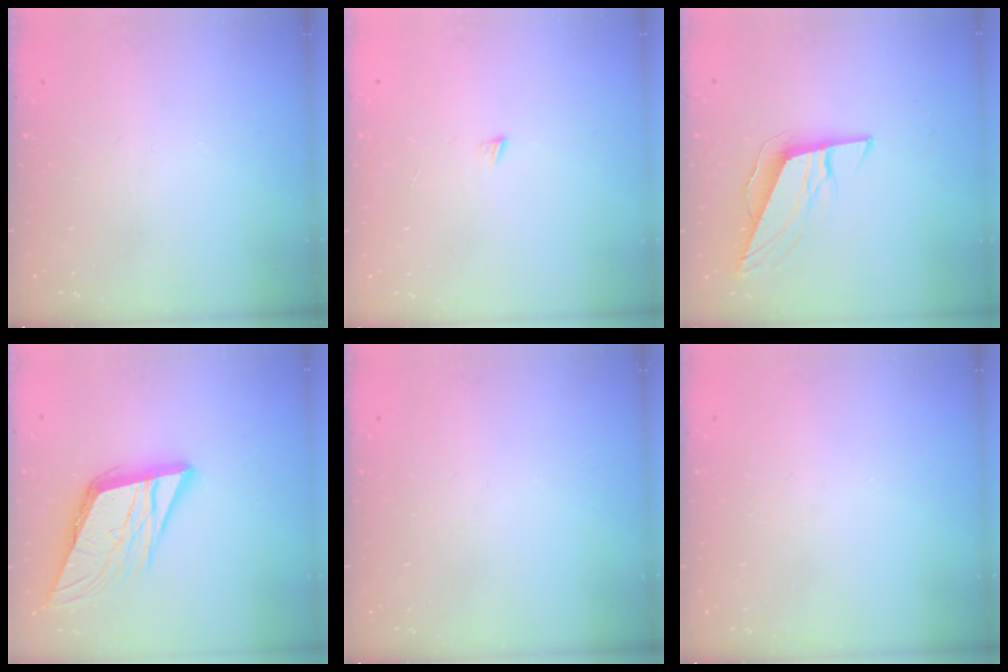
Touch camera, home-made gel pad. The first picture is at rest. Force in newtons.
{"total": 3.1, "press": 3.1, "slide": 0.3}
{"total": 9.7, "press": 9.4, "slide": 2.3}
{"total": 15.2, "press": 15.0, "slide": 2.6}
{"total": 0.0}
{"total": 0.0}